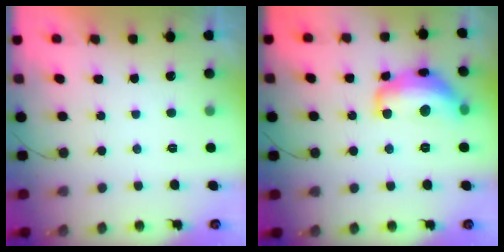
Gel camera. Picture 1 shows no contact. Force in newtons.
{"total": 15.4, "press": 15.4, "slide": 1.3}